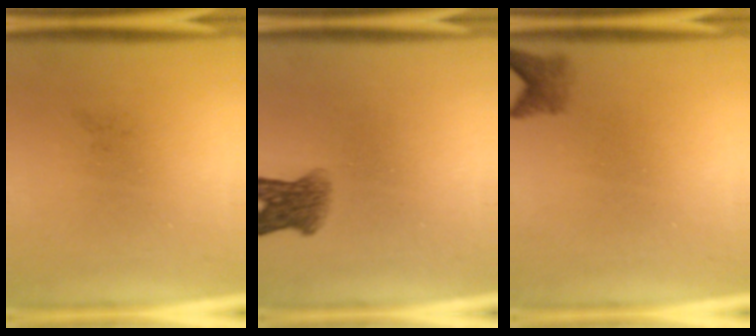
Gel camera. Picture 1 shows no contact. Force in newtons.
{"total": 4.7}
{"total": 2.0}